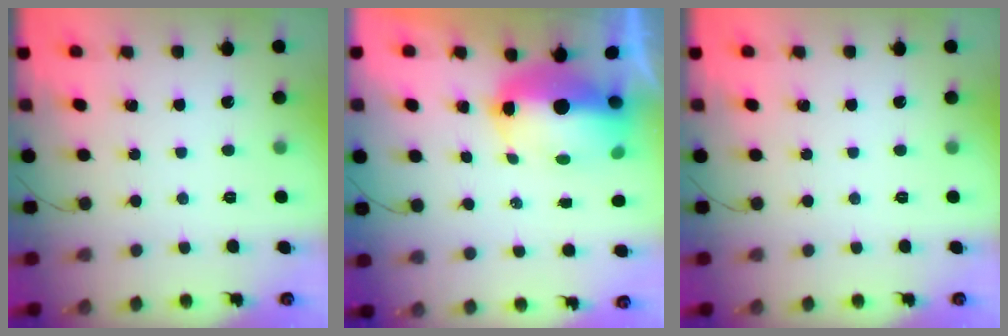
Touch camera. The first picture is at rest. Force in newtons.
{"total": 12.5, "press": 12.3, "slide": 2.4}
{"total": 0.0}